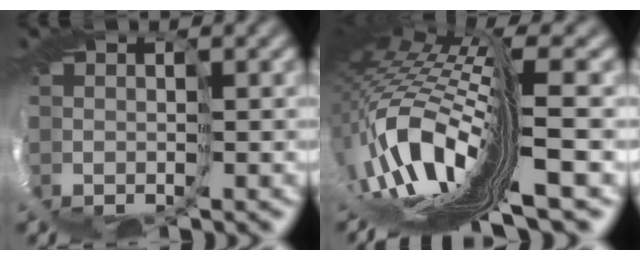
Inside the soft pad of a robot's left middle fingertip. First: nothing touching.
{"total": 12.8, "force": [-2.8, 2.6, 12.2], "torque": [-0.282, -0.015, -0.040]}